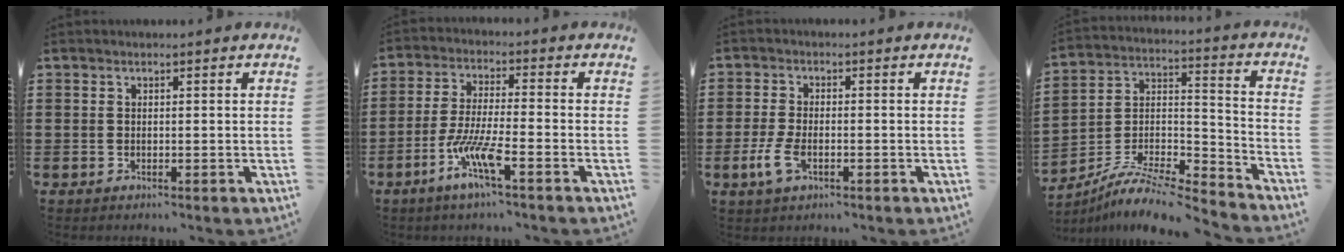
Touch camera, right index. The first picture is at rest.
{"total": 8.0, "force": [-4.4, 0.8, 6.6], "torque": [-0.154, -0.015, -0.089]}
{"total": 4.1, "force": [-1.5, 1.8, 3.4], "torque": [-0.087, -0.010, -0.032]}
{"total": 8.7, "force": [-7.8, 1.8, 3.4], "torque": [-0.067, 0.006, -0.155]}